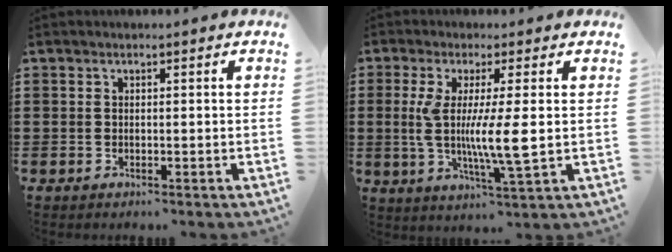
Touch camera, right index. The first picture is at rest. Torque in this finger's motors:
{"motor_torque": [1.34, -0.80, 0.39, 0.21]}